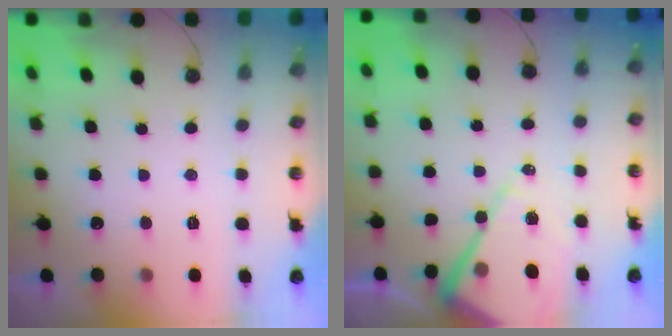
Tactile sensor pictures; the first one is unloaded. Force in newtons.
{"total": 11.9, "press": 11.8, "slide": 1.0}